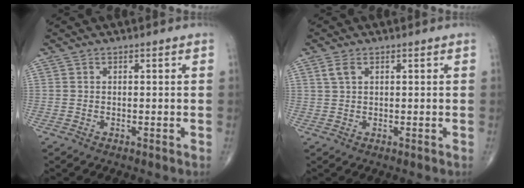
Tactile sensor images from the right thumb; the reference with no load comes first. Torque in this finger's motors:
{"motor_torque": [-0.33, 0.44, -0.10, 0.12, 0.08]}